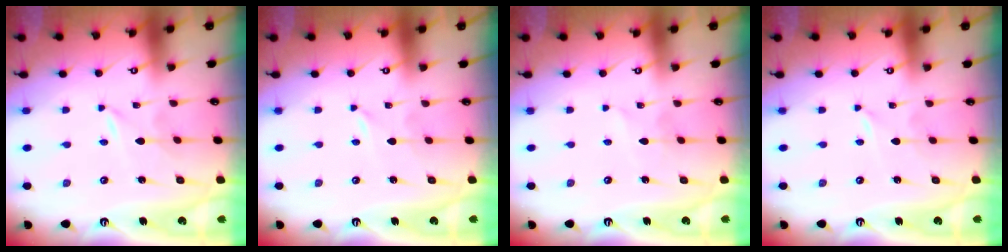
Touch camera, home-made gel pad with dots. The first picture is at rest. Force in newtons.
{"total": 0.0}
{"total": 1.5, "press": 1.5, "slide": 0.2}
{"total": 0.0}